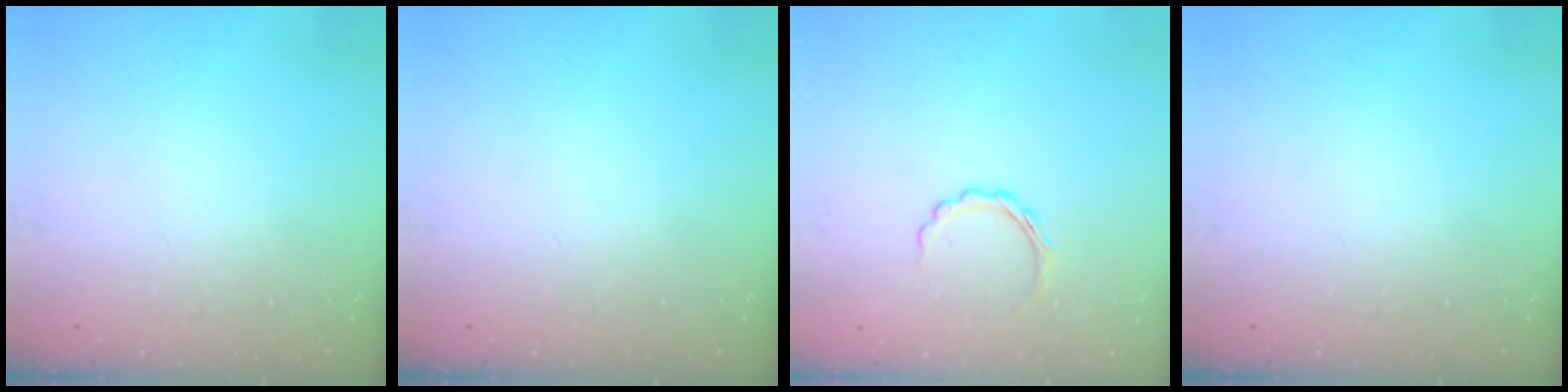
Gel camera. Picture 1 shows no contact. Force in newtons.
{"total": 0.0}
{"total": 5.4, "press": 5.2, "slide": 1.4}
{"total": 0.0}